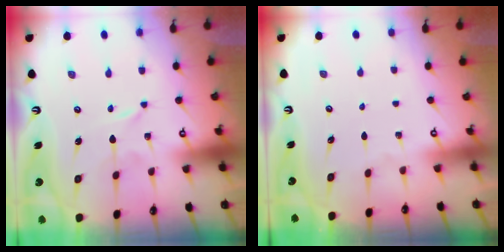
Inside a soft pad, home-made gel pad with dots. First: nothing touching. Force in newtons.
{"total": 0.0}